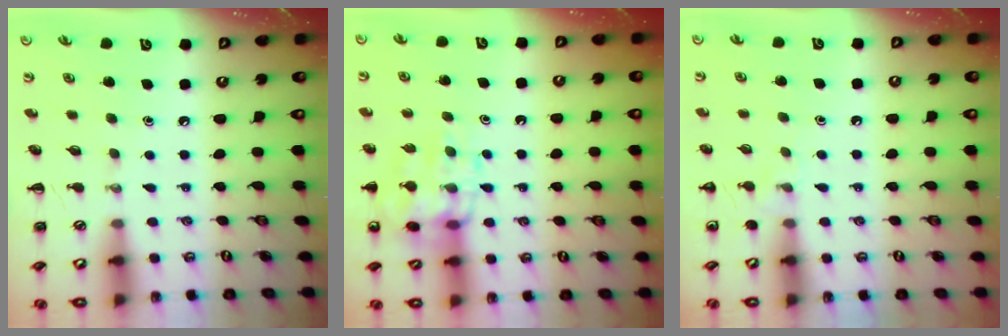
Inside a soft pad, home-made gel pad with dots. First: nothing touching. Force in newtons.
{"total": 14.3, "press": 14.1, "slide": 2.0}
{"total": 5.3, "press": 4.9, "slide": 2.0}